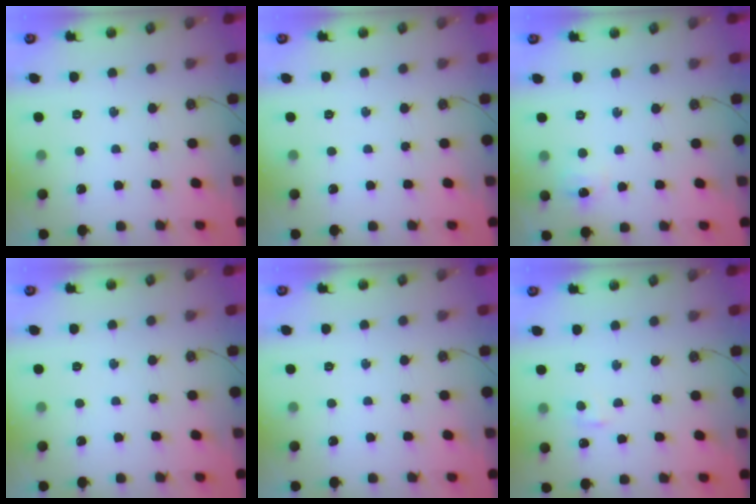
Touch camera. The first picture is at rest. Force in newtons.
{"total": 0.0}
{"total": 4.8, "press": 4.7, "slide": 0.7}
{"total": 0.0}
{"total": 0.0}
{"total": 3.4, "press": 3.4, "slide": 0.5}